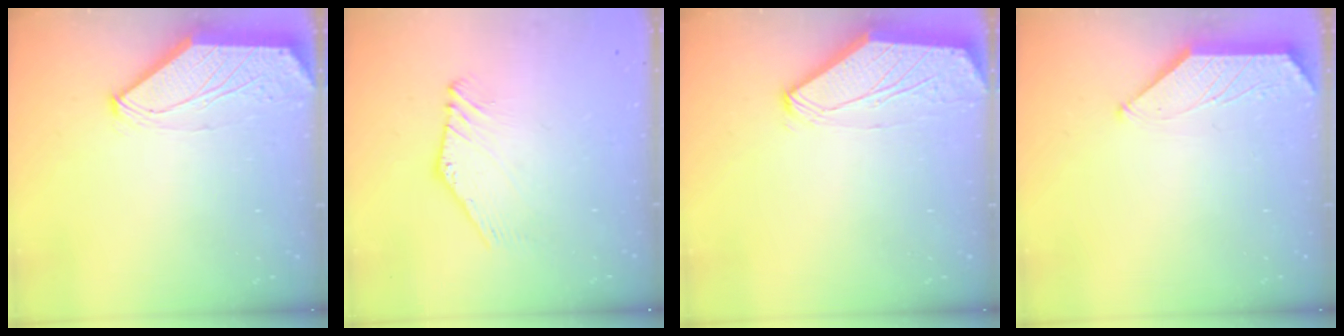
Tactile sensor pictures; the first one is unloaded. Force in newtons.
{"total": 2.0, "press": 2.0, "slide": 0.0}
{"total": 0.0}
{"total": 0.5, "press": 0.4, "slide": 0.3}